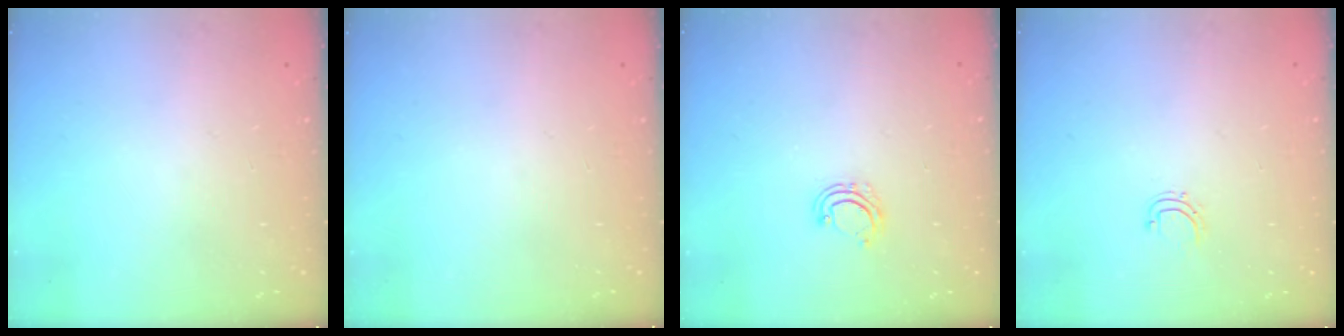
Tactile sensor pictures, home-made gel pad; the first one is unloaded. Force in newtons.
{"total": 0.0}
{"total": 6.0, "press": 5.8, "slide": 1.6}
{"total": 3.8, "press": 3.8, "slide": 0.3}